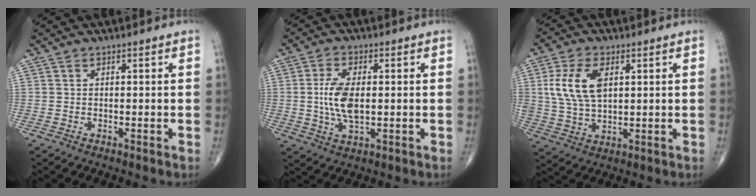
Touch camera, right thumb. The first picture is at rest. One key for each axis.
{"total": 10.0, "fx": 0.4, "fy": 5.3, "fz": 8.5, "tx": -0.168, "ty": -0.005, "tz": 0.012}
{"total": 10.8, "fx": 2.7, "fy": 6.1, "fz": 8.5, "tx": -0.169, "ty": -0.004, "tz": 0.056}